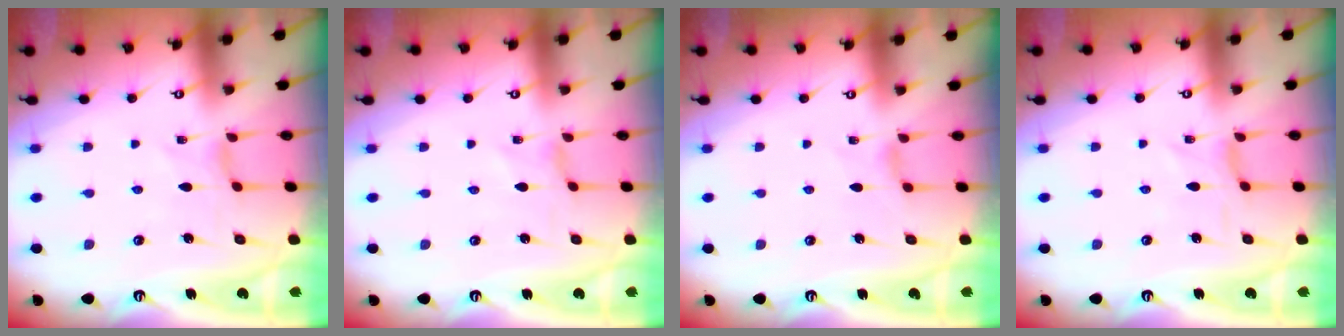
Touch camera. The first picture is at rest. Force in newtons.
{"total": 0.0}
{"total": 1.4, "press": 1.3, "slide": 0.4}
{"total": 0.0}